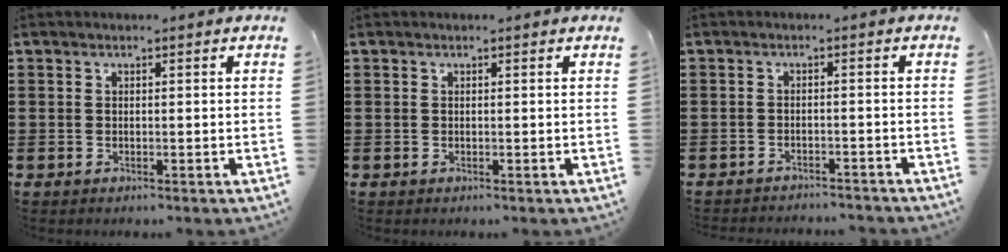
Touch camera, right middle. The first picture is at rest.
{"total": 0.0}
{"total": 1.9, "force": [-1.9, 0.0, 0.0], "torque": [-0.006, 0.000, -0.041]}